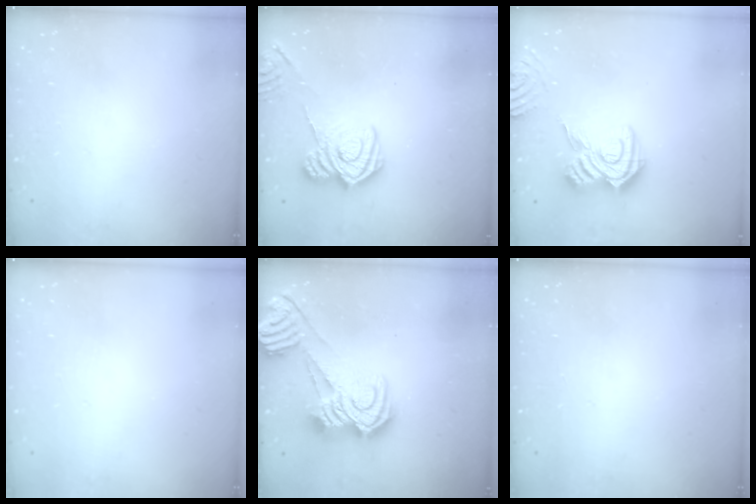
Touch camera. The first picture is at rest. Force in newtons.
{"total": 11.9, "press": 11.8, "slide": 0.9}
{"total": 14.7, "press": 14.6, "slide": 1.4}
{"total": 0.0}
{"total": 16.2, "press": 16.2, "slide": 1.3}
{"total": 0.0}